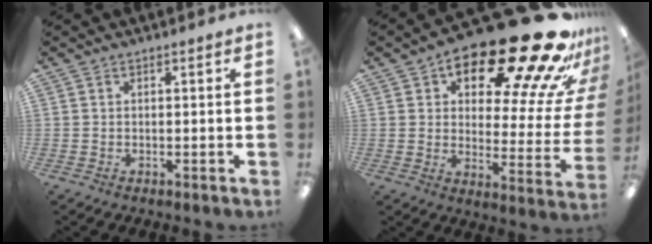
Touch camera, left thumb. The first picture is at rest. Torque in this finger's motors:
{"motor_torque": [0.91, 1.66, 1.49, -1.28, 0.24]}